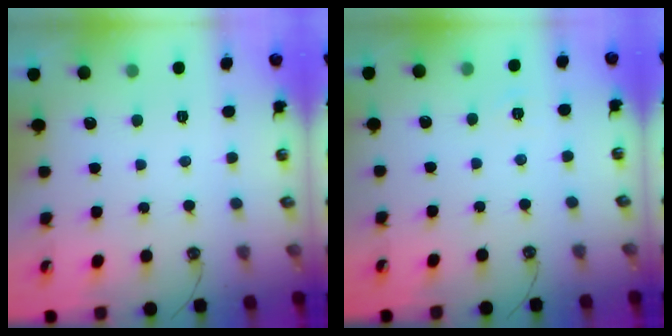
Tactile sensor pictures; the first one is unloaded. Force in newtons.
{"total": 2.1, "press": 2.1, "slide": 0.3}